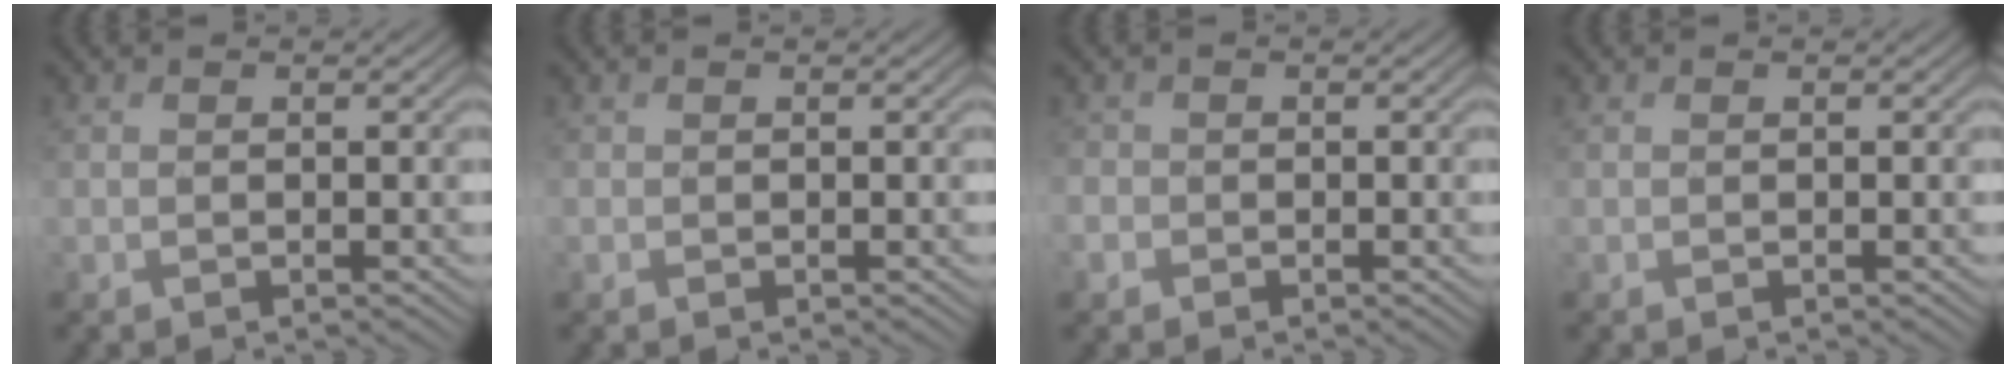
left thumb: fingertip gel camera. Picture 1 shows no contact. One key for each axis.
{"total": 0.0}
{"total": 1.9, "fx": -0.7, "fy": 1.8, "fz": 0.3, "tx": -0.010, "ty": -0.003, "tz": -0.019}
{"total": 0.0}